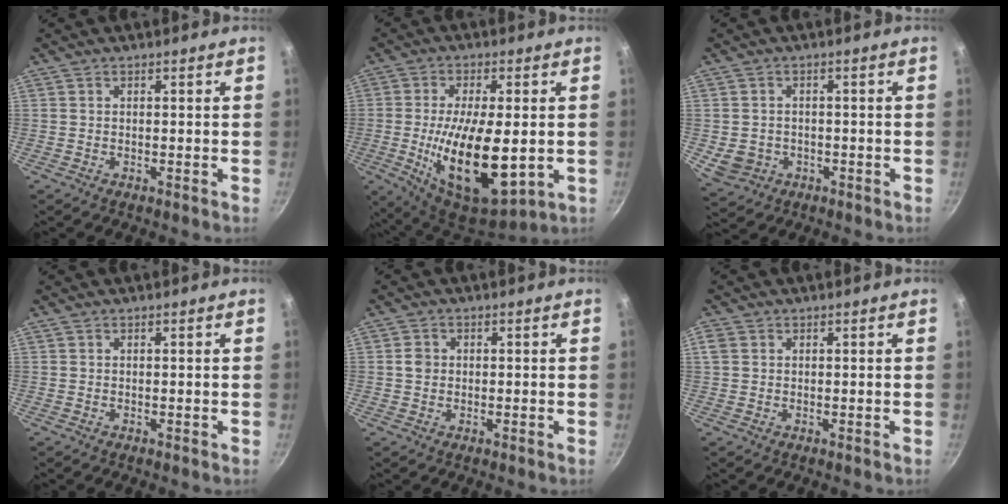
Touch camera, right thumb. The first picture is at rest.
{"total": 19.1, "force": [-2.4, 8.2, 17.1], "torque": [-0.287, -0.005, -0.027]}
{"total": 5.4, "force": [-1.3, 4.7, 2.4], "torque": [-0.035, 0.012, -0.005]}
{"total": 0.0}
{"total": 2.1, "force": [0.1, 1.9, 1.0], "torque": [-0.010, 0.006, 0.000]}
{"total": 2.1, "force": [0.6, 1.7, 1.0], "torque": [-0.019, -0.001, 0.012]}